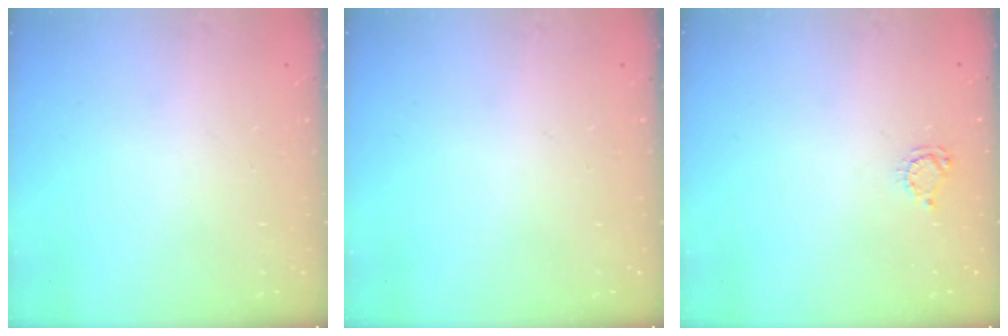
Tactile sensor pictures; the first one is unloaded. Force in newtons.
{"total": 0.0}
{"total": 4.2, "press": 4.2, "slide": 0.4}